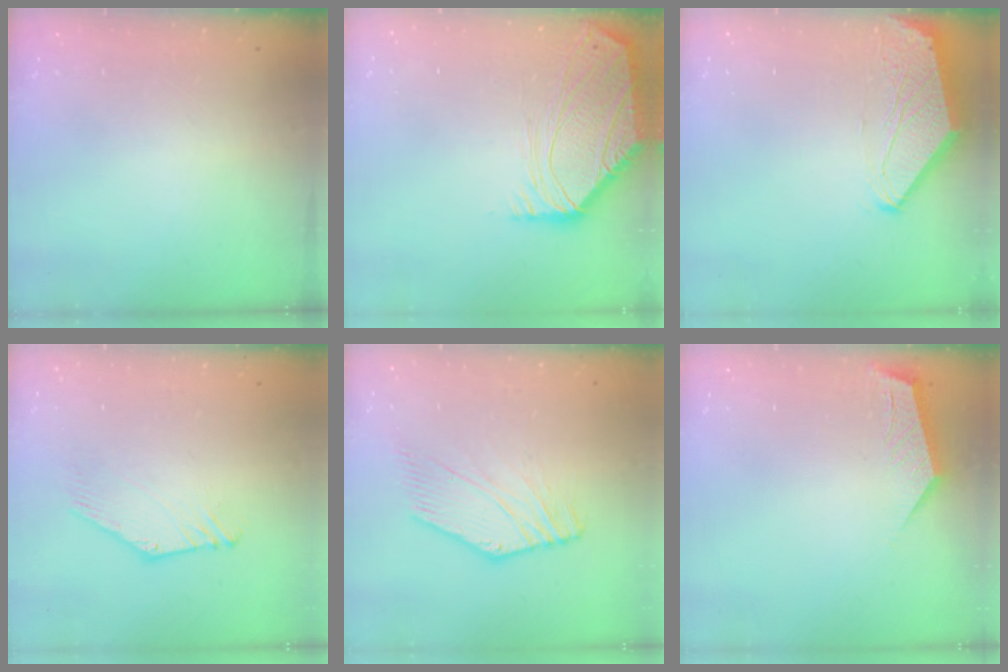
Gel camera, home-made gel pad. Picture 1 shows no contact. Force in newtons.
{"total": 3.0, "press": 2.9, "slide": 0.5}
{"total": 0.0}
{"total": 2.0, "press": 2.0, "slide": 0.0}
{"total": 3.7, "press": 3.4, "slide": 1.4}
{"total": 1.6, "press": 1.6, "slide": 0.2}